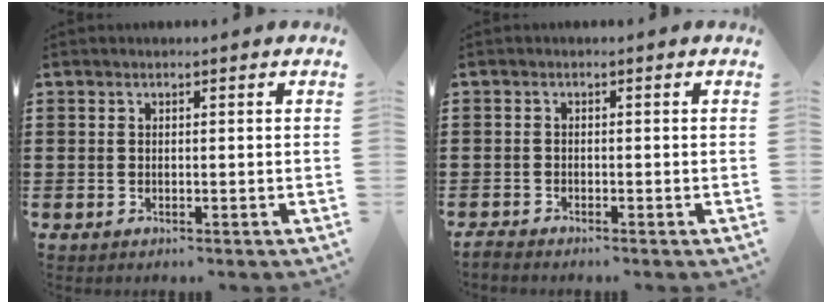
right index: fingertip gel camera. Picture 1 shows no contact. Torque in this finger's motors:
{"motor_torque": [-1.82, 0.32, -1.05, -0.21]}